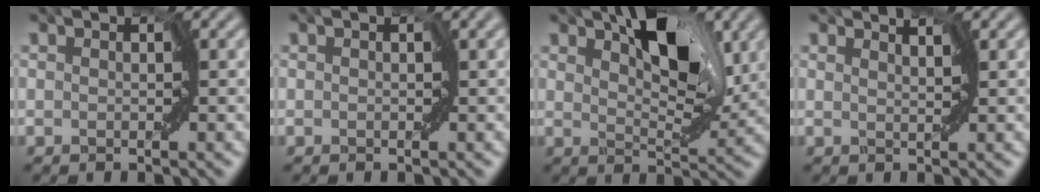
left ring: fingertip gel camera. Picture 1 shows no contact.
{"total": 0.5, "force": [0.0, 0.3, 0.4], "torque": [-0.004, -0.003, -0.002]}
{"total": 6.9, "force": [3.1, 3.1, 5.3], "torque": [-0.083, 0.000, 0.048]}
{"total": 1.1, "force": [0.9, -0.3, 0.5], "torque": [-0.004, 0.000, 0.013]}